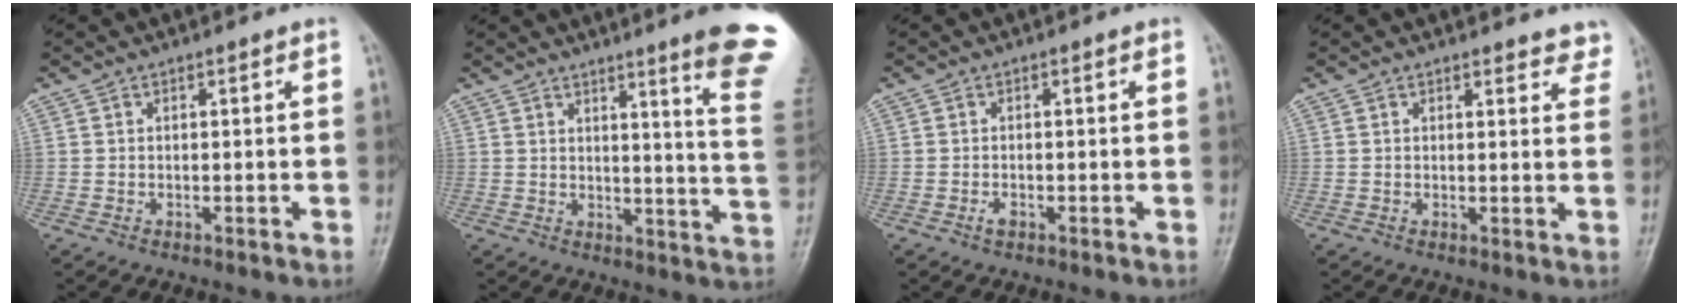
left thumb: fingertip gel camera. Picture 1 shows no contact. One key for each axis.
{"total": 14.8, "fx": 9.9, "fy": 0.1, "fz": 11.0, "tx": -0.116, "ty": -0.075, "tz": 0.107}
{"total": 1.2, "fx": -0.6, "fy": 0.6, "fz": 0.8, "tx": -0.013, "ty": 0.002, "tz": -0.012}
{"total": 4.5, "fx": 4.2, "fy": 1.6, "fz": 0.8, "tx": 0.024, "ty": -0.021, "tz": 0.028}